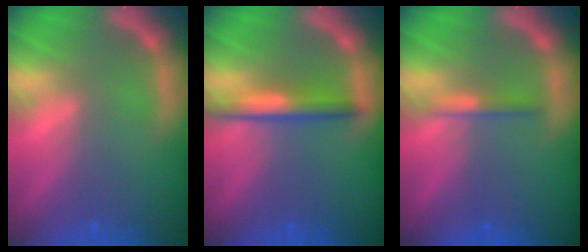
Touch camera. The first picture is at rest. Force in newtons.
{"total": 3.5}
{"total": 1.4}